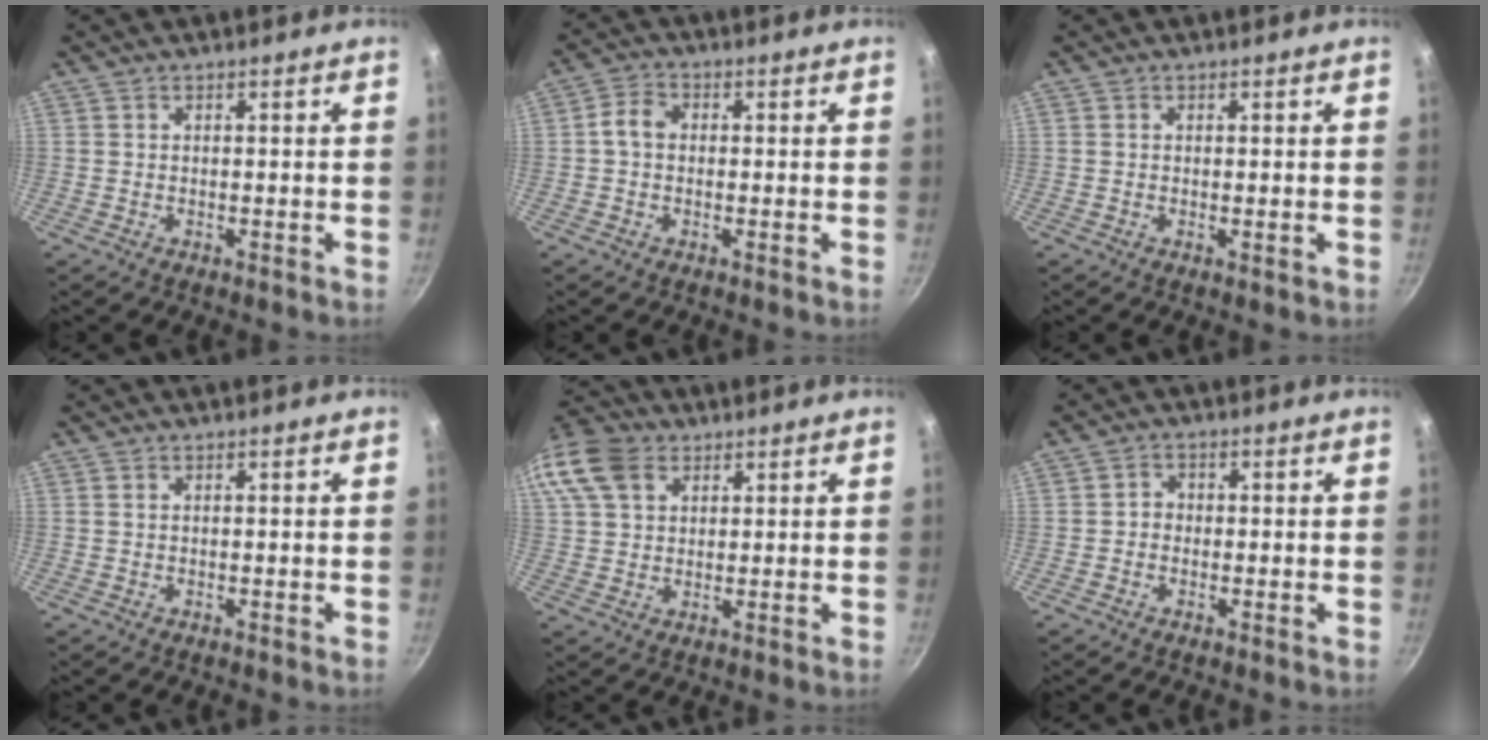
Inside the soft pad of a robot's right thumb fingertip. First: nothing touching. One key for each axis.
{"total": 3.9, "fx": 0.0, "fy": 3.0, "fz": 2.5, "tx": -0.043, "ty": 0.013, "tz": -0.009}
{"total": 0.6, "fx": 0.0, "fy": 0.1, "fz": 0.5, "tx": -0.009, "ty": -0.002, "tz": -0.001}
{"total": 0.0}
{"total": 16.3, "fx": 6.9, "fy": 11.8, "fz": 8.8, "tx": -0.204, "ty": 0.031, "tz": 0.126}
{"total": 2.1, "fx": -0.4, "fy": 1.8, "fz": 0.9, "tx": -0.006, "ty": 0.008, "tz": -0.011}